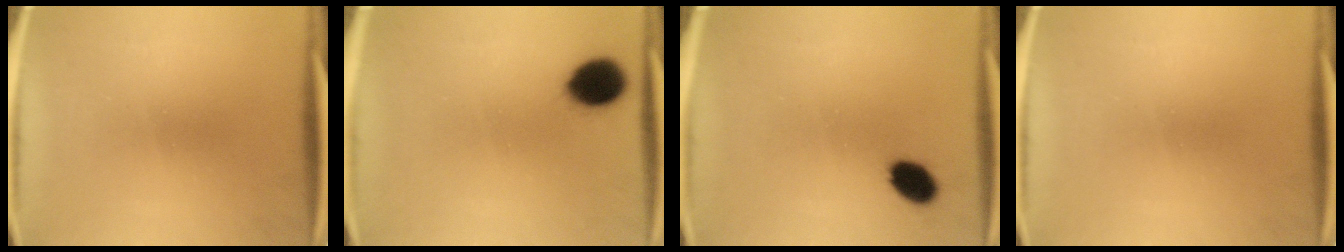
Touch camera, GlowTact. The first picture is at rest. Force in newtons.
{"total": 9.6}
{"total": 5.5}
{"total": 0.0}